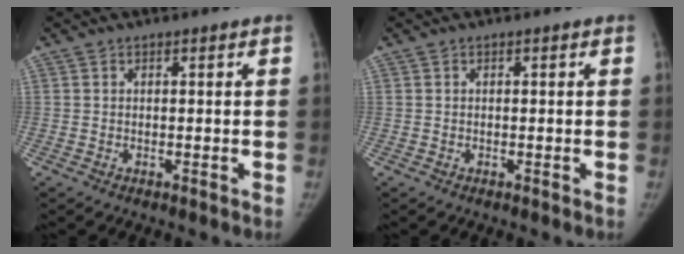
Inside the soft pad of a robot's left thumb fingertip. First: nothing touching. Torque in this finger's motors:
{"motor_torque": [0.01, -0.12, 0.24, -0.53, 0.03]}